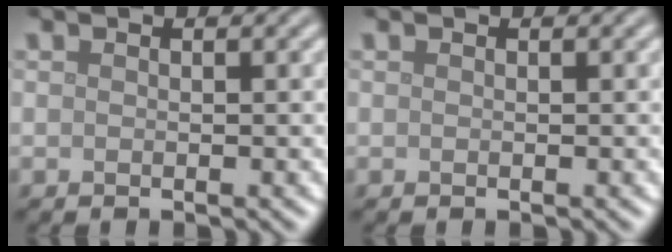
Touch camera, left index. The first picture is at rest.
{"total": 0.0}